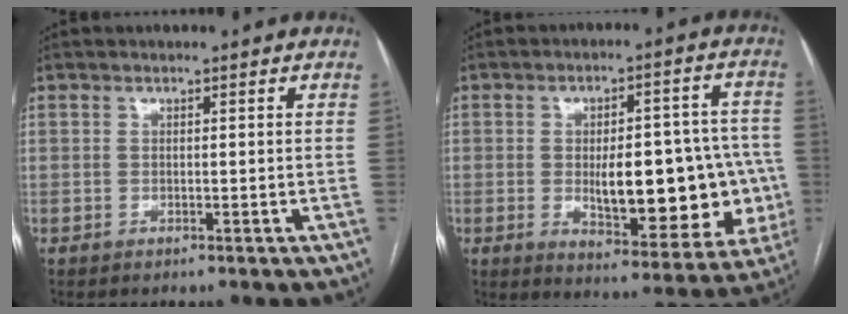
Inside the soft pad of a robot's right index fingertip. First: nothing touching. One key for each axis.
{"total": 17.7, "fx": -2.3, "fy": 7.2, "fz": 16.0, "tx": -0.189, "ty": 0.024, "tz": -0.007}